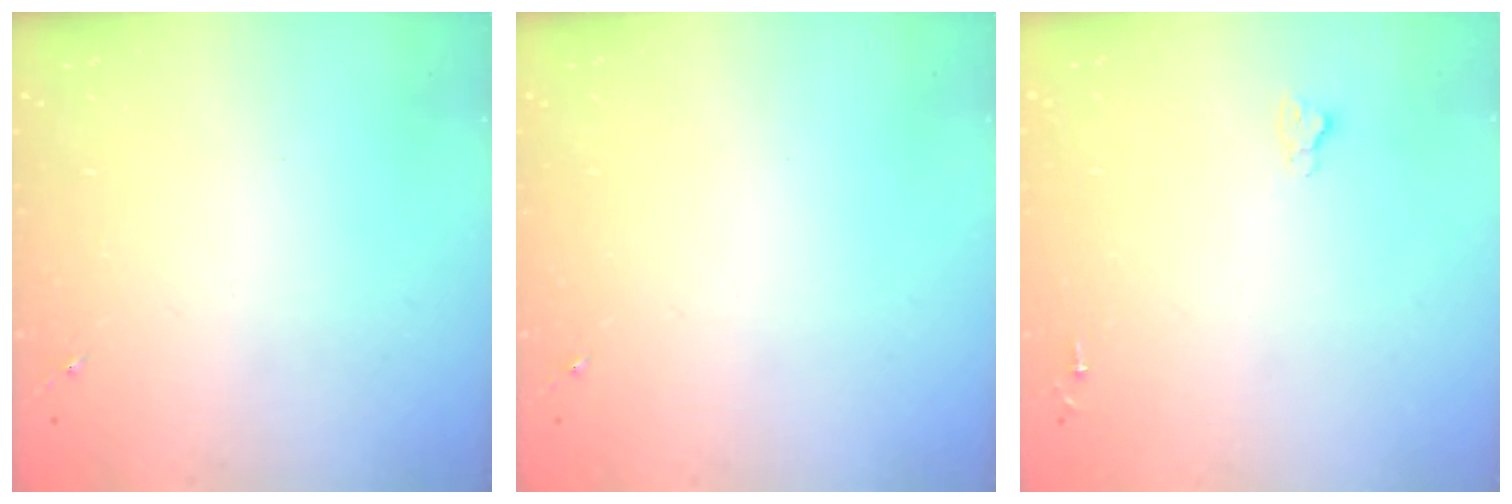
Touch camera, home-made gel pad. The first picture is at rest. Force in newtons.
{"total": 0.0}
{"total": 2.6, "press": 2.5, "slide": 0.3}